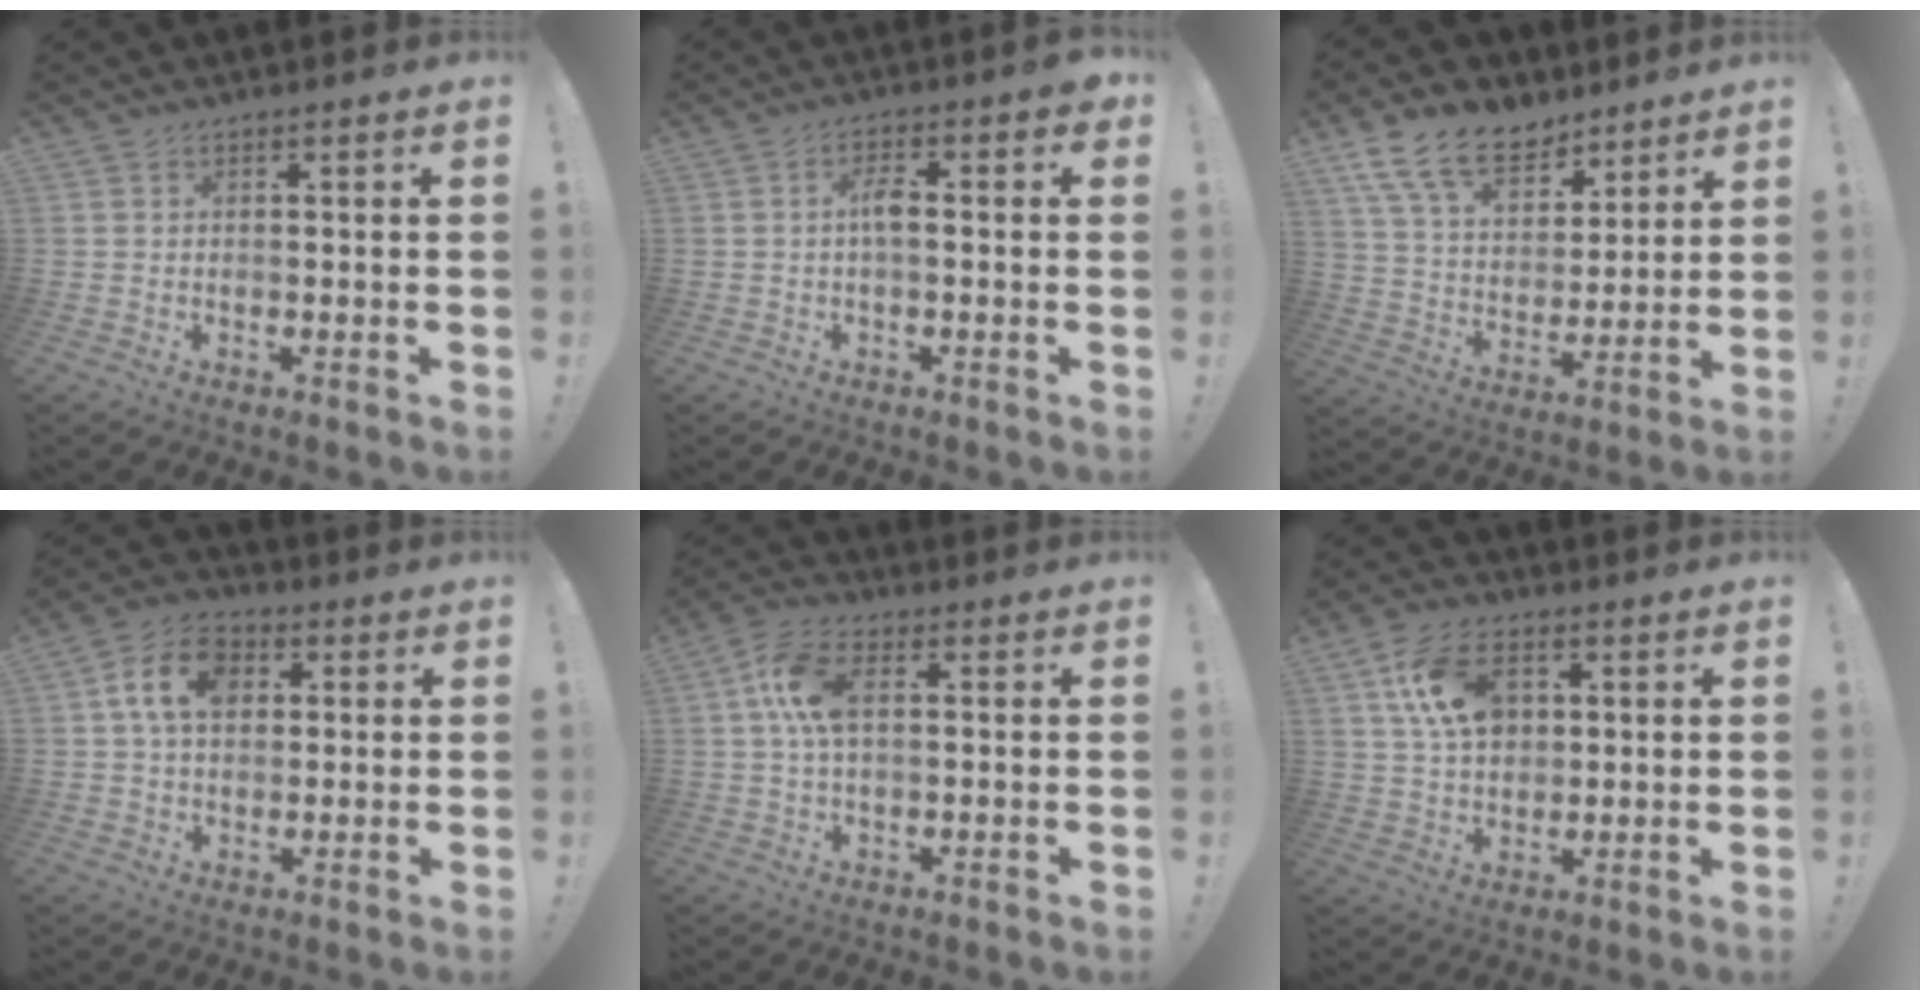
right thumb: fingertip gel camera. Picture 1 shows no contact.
{"total": 5.1, "force": [-0.1, 1.9, 4.7], "torque": [-0.082, 0.009, -0.006]}
{"total": 16.1, "force": [10.9, 9.1, 7.6], "torque": [-0.137, -0.066, 0.204]}
{"total": 11.9, "force": [3.4, 8.4, 7.7], "torque": [-0.126, 0.015, 0.066]}
{"total": 10.1, "force": [2.0, 5.8, 8.1], "torque": [-0.162, 0.006, 0.037]}
{"total": 14.0, "force": [4.5, 9.5, 9.3], "torque": [-0.157, 0.005, 0.089]}